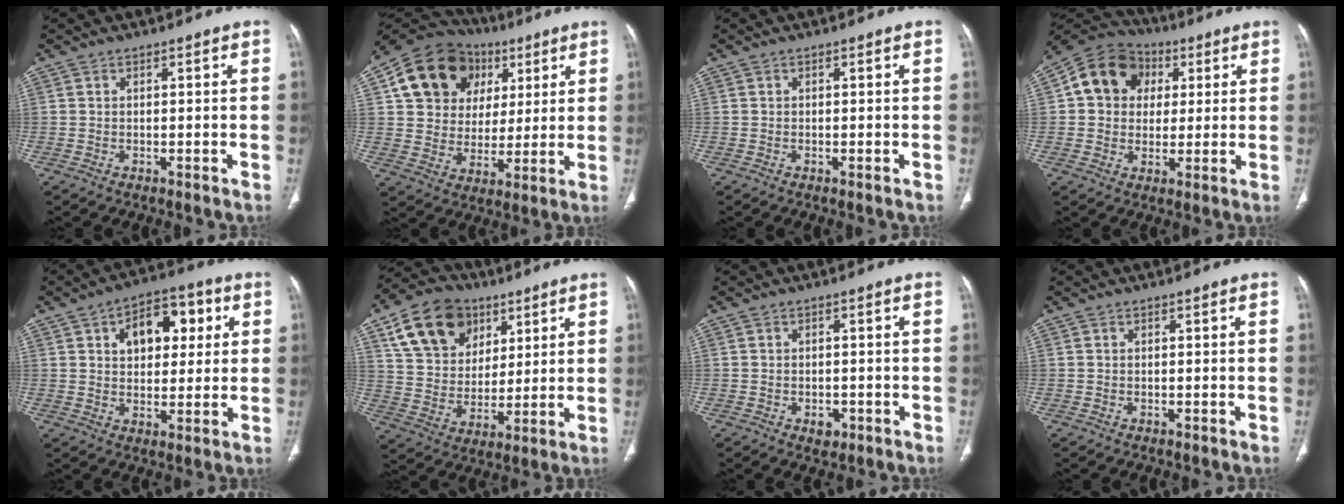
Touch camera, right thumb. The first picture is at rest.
{"total": 19.3, "force": [7.3, 15.5, 8.8], "torque": [-0.116, 0.018, 0.128]}
{"total": 0.0}
{"total": 12.8, "force": [2.9, 10.9, 6.1], "torque": [-0.084, 0.012, 0.040]}
{"total": 12.3, "force": [3.9, 7.6, 8.8], "torque": [-0.086, 0.007, 0.056]}
{"total": 17.6, "force": [8.6, 12.8, 8.5], "torque": [-0.128, -0.015, 0.157]}
{"total": 2.4, "force": [-1.0, 1.7, 1.4], "torque": [-0.010, 0.003, -0.008]}
{"total": 0.0}